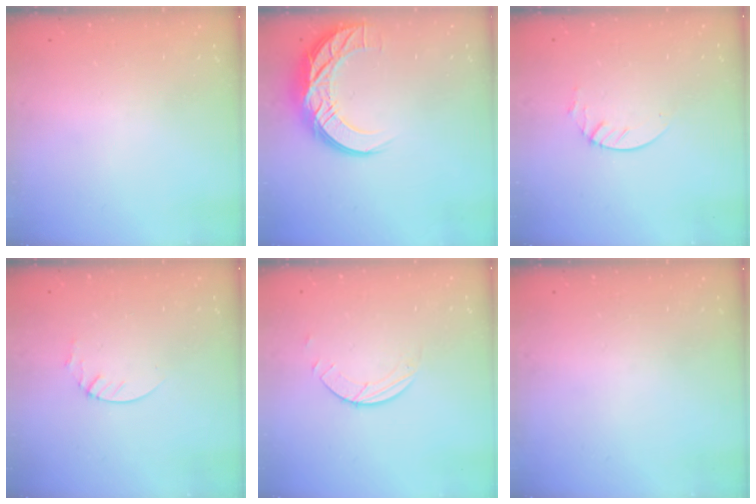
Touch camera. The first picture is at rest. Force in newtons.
{"total": 13.7, "press": 13.7, "slide": 0.9}
{"total": 3.3, "press": 3.2, "slide": 0.3}
{"total": 2.1, "press": 2.1, "slide": 0.2}
{"total": 2.0, "press": 2.0, "slide": 0.2}
{"total": 0.0}